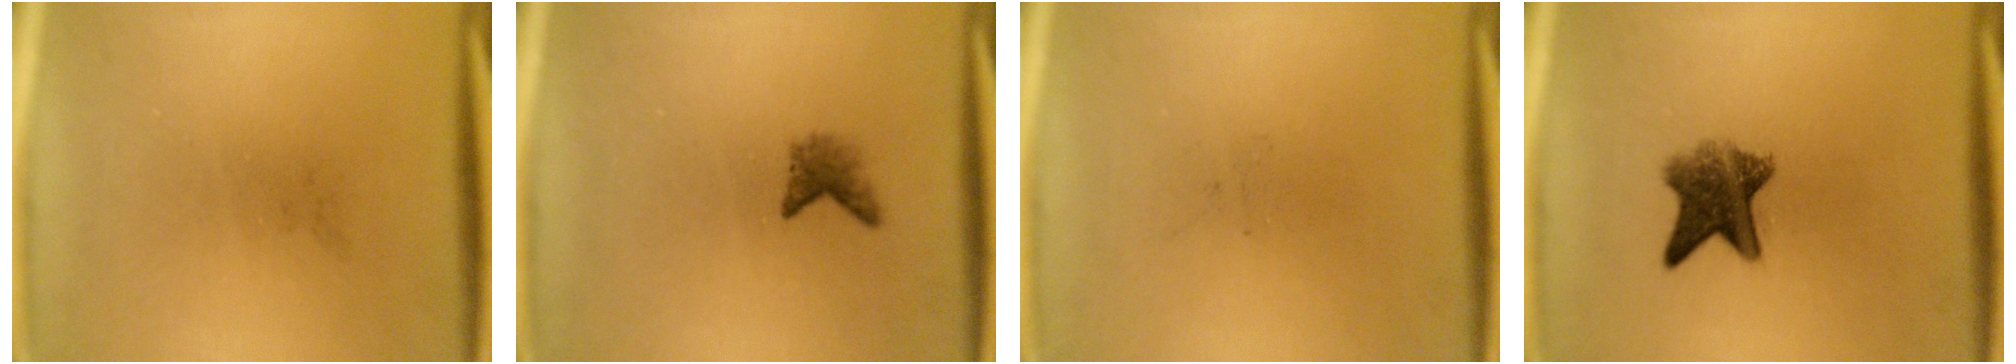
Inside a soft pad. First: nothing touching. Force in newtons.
{"total": 1.8}
{"total": 0.0}
{"total": 6.5}